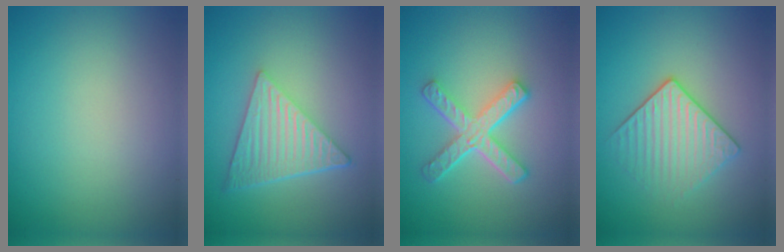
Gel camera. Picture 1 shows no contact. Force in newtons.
{"total": 6.4, "press": 4.4, "slide": 4.6}
{"total": 4.8, "press": 3.3, "slide": 3.4}
{"total": 3.2, "press": 3.0, "slide": 1.2}